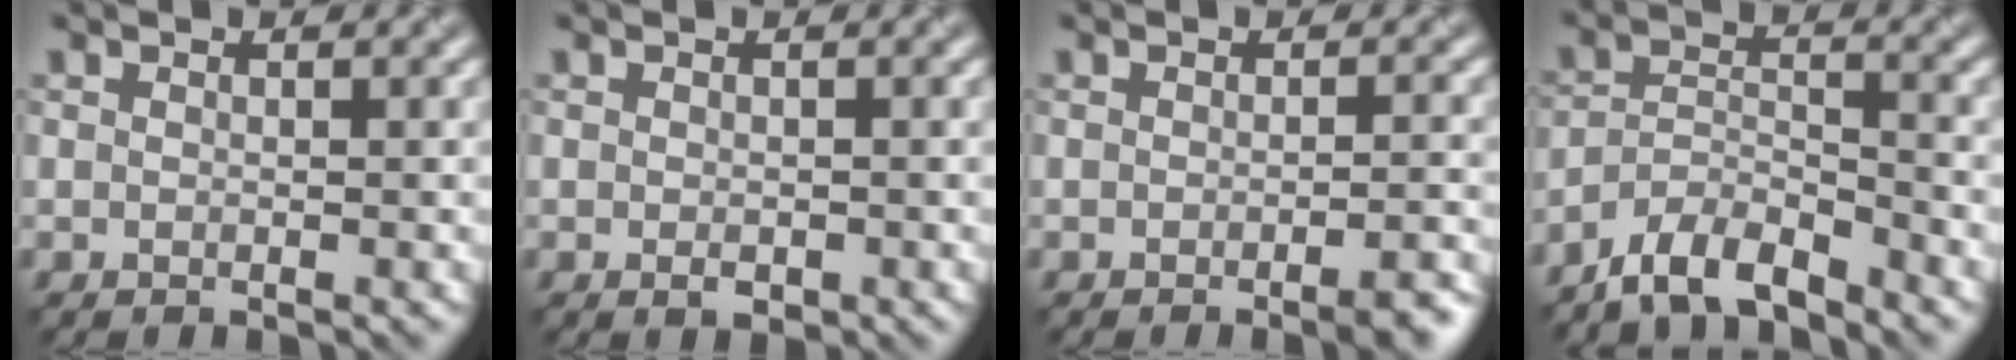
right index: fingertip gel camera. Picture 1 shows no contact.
{"total": 0.9, "force": [-0.2, 0.6, 0.7], "torque": [-0.010, -0.002, -0.003]}
{"total": 2.7, "force": [-1.8, 0.6, 1.9], "torque": [-0.020, 0.002, -0.029]}
{"total": 4.5, "force": [-3.9, 1.2, 1.9], "torque": [-0.035, 0.000, -0.080]}